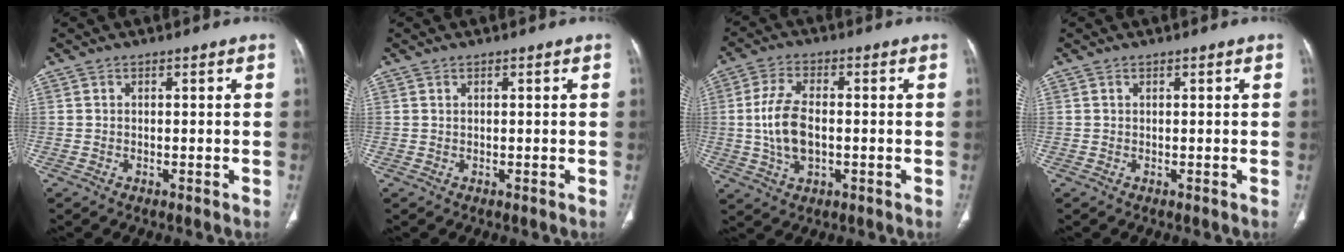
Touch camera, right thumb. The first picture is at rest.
{"total": 0.0}
{"total": 9.2, "force": [-0.6, 5.0, 7.7], "torque": [-0.158, 0.008, -0.010]}
{"total": 0.0}